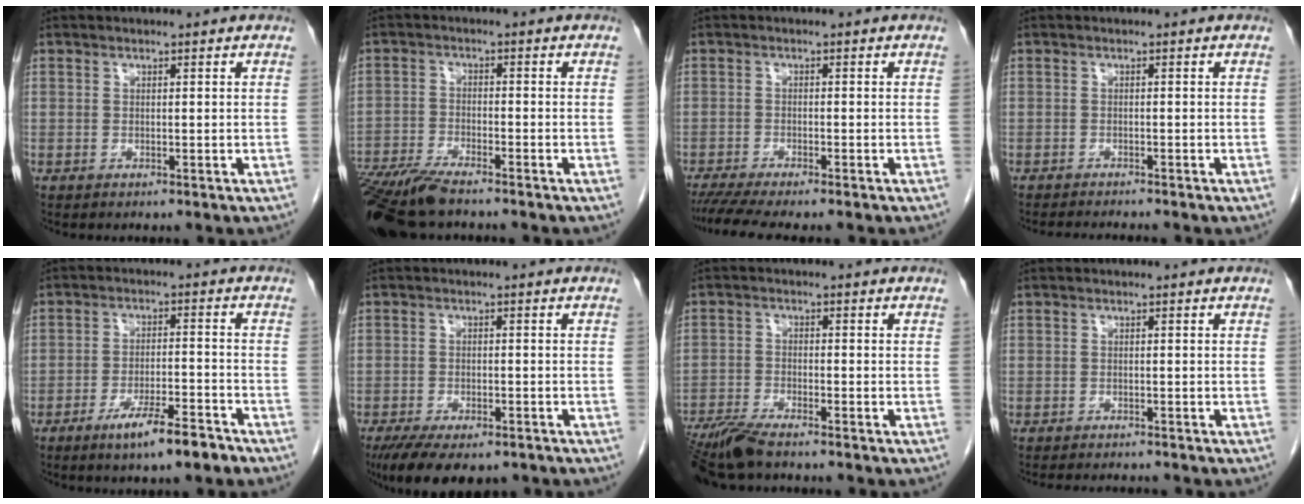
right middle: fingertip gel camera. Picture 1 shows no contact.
{"total": 10.6, "force": [-8.9, 1.3, 5.6], "torque": [-0.095, -0.027, -0.154]}
{"total": 7.2, "force": [-6.1, 0.0, 3.8], "torque": [-0.058, -0.017, -0.099]}
{"total": 3.9, "force": [-3.7, -0.2, 1.3], "torque": [-0.017, -0.014, -0.055]}
{"total": 7.6, "force": [-5.3, 0.9, 5.4], "torque": [-0.095, -0.009, -0.087]}
{"total": 11.3, "force": [-8.4, 4.2, 6.3], "torque": [-0.104, -0.013, -0.122]}
{"total": 7.2, "force": [-6.2, 0.6, 3.6], "torque": [-0.066, -0.021, -0.114]}
{"total": 4.5, "force": [-4.3, 0.5, 1.4], "torque": [-0.015, -0.010, -0.060]}